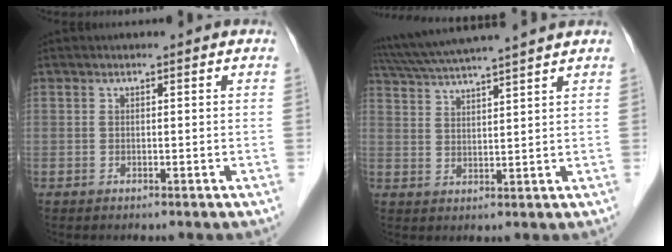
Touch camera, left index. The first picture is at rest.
{"total": 12.3, "force": [10.9, -1.1, 5.6], "torque": [-0.105, 0.027, 0.170]}